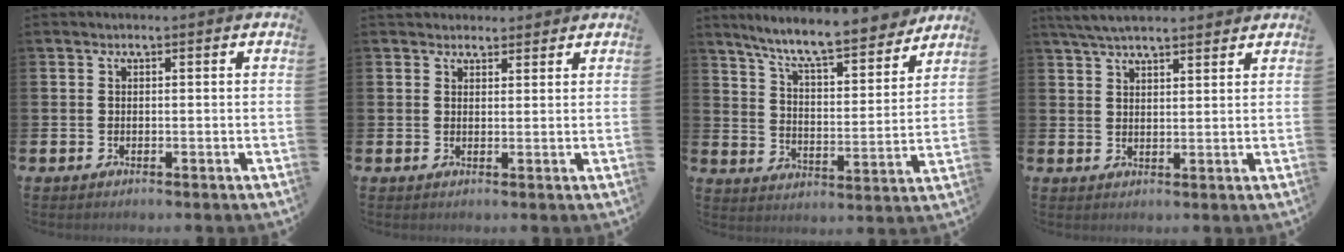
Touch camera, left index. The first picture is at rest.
{"total": 2.6, "force": [2.3, 1.0, -0.1], "torque": [0.008, -0.007, 0.041]}
{"total": 9.3, "force": [8.5, 0.9, 3.5], "torque": [-0.096, -0.059, 0.146]}
{"total": 4.8, "force": [4.4, 0.9, 1.5], "torque": [-0.040, -0.011, 0.082]}